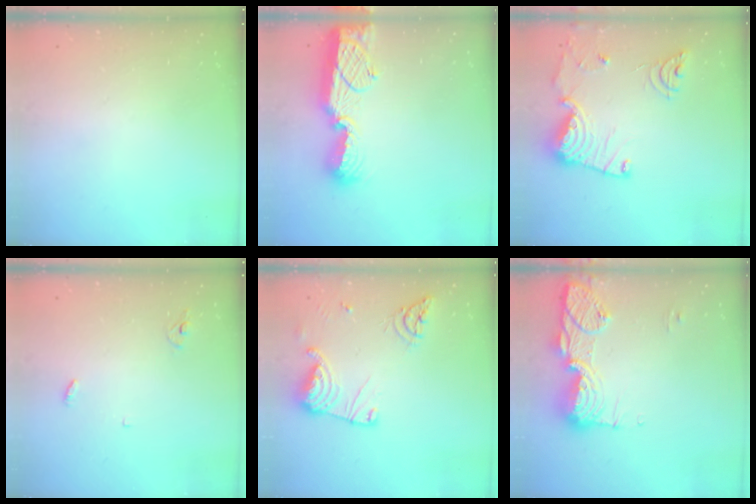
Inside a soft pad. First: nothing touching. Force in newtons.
{"total": 13.4, "press": 13.3, "slide": 0.6}
{"total": 15.7, "press": 15.6, "slide": 1.7}
{"total": 3.2, "press": 3.2, "slide": 0.2}
{"total": 15.0, "press": 14.9, "slide": 1.5}
{"total": 14.7, "press": 14.7, "slide": 1.4}